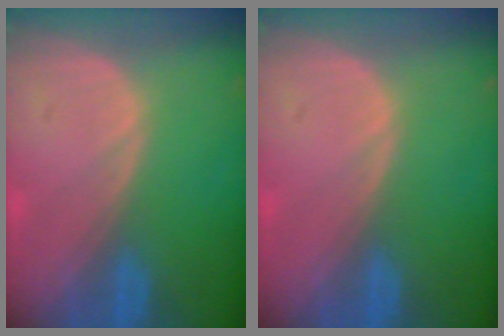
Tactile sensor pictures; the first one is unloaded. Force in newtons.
{"total": 0.0}